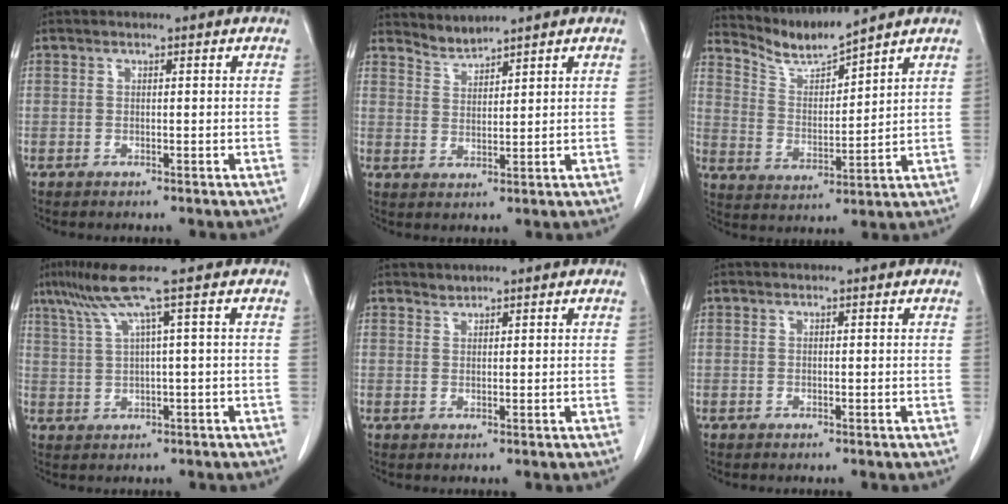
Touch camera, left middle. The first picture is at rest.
{"total": 2.6, "force": [2.5, -0.6, -0.5], "torque": [0.004, -0.005, 0.056]}
{"total": 6.3, "force": [6.2, -1.2, 0.3], "torque": [-0.018, -0.014, 0.135]}
{"total": 0.8, "force": [0.5, -0.2, 0.6], "torque": [-0.020, 0.005, 0.015]}
{"total": 0.8, "force": [0.8, 0.0, -0.2], "torque": [-0.001, 0.000, 0.015]}
{"total": 0.0}